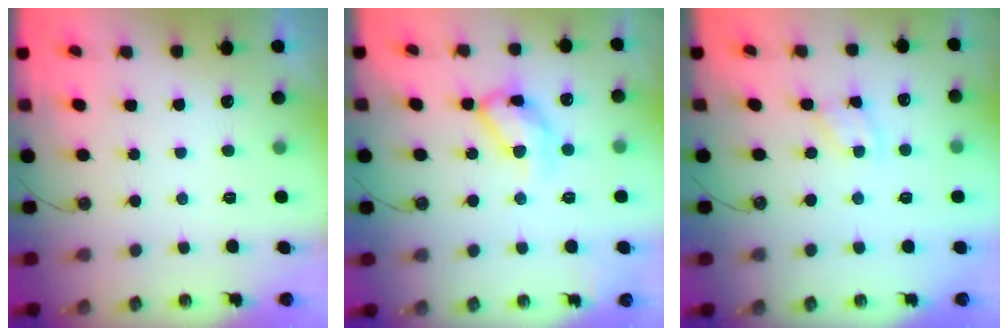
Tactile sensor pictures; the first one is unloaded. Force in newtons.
{"total": 12.3, "press": 12.2, "slide": 1.1}
{"total": 1.7, "press": 1.7, "slide": 0.3}